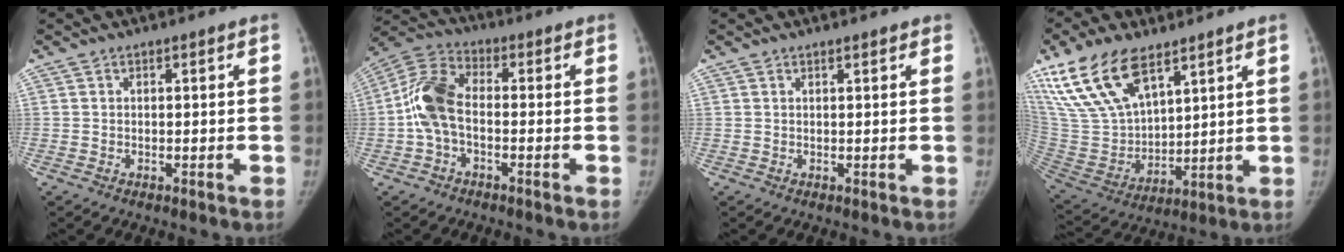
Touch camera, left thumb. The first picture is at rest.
{"total": 9.9, "force": [-1.3, 5.8, 7.9], "torque": [-0.165, 0.030, -0.037]}
{"total": 0.9, "force": [0.7, 0.3, 0.4], "torque": [-0.007, -0.001, 0.008]}
{"total": 19.4, "force": [12.1, 9.5, 11.9], "torque": [-0.219, -0.044, 0.244]}